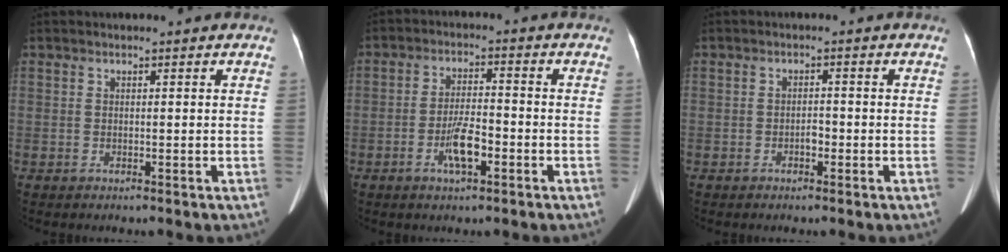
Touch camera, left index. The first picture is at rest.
{"total": 5.4, "force": [-2.4, 1.3, 4.6], "torque": [-0.094, 0.003, -0.044]}
{"total": 1.4, "force": [-0.8, 0.6, 1.0], "torque": [-0.014, 0.003, -0.014]}